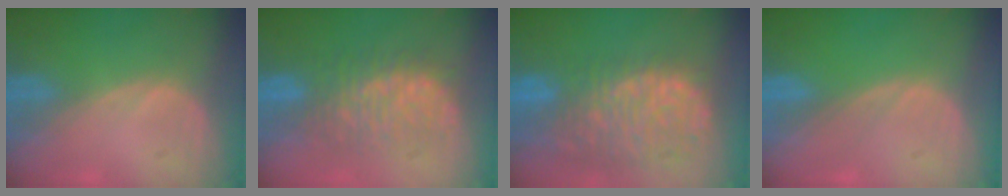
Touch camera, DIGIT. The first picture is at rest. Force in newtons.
{"total": 8.0, "press": 8.0, "slide": 0.2}
{"total": 13.1, "press": 10.8, "slide": 7.3}
{"total": 0.0}